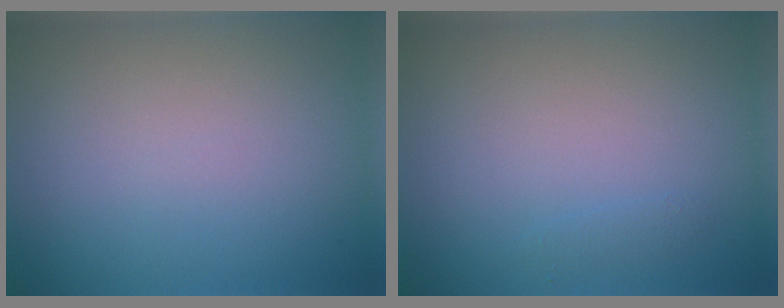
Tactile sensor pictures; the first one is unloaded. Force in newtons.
{"total": 0.5, "press": 0.5, "slide": 0.1}